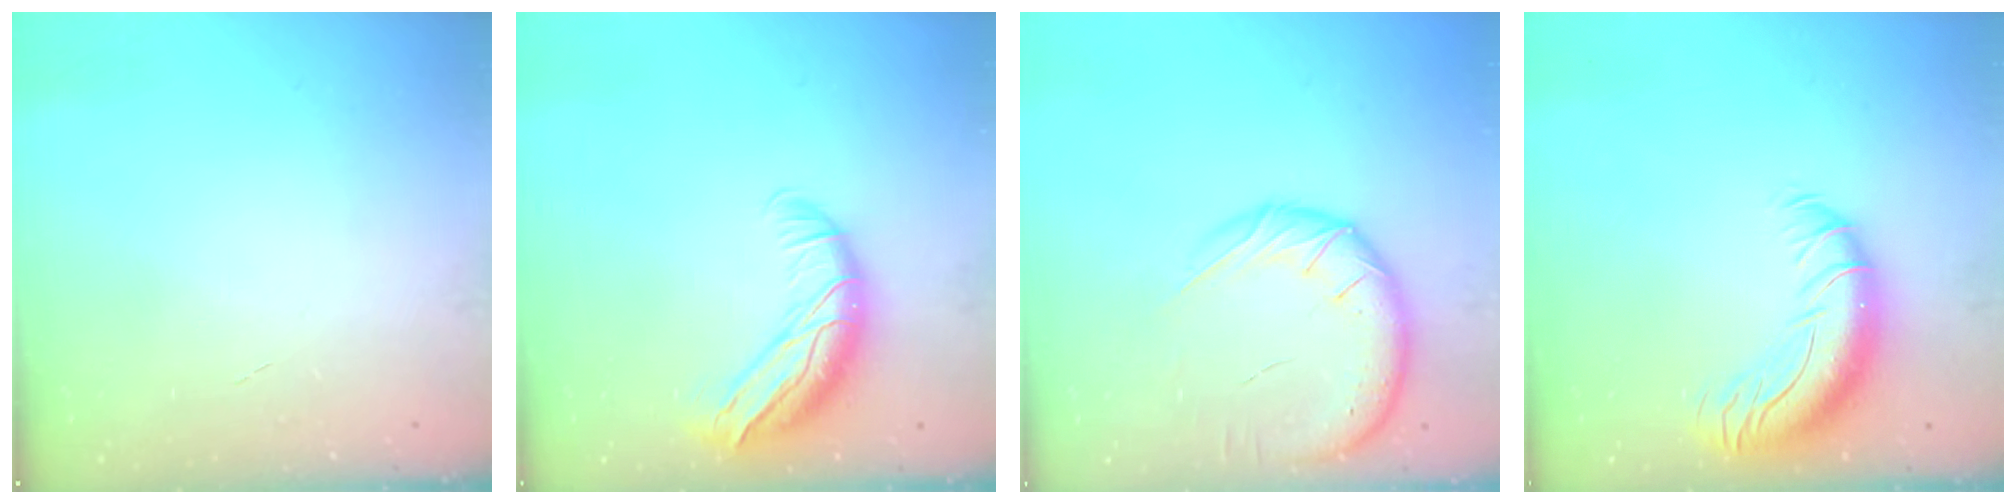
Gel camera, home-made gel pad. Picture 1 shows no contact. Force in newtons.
{"total": 12.3, "press": 11.8, "slide": 3.5}
{"total": 15.8, "press": 15.5, "slide": 3.5}
{"total": 13.3, "press": 13.0, "slide": 2.9}